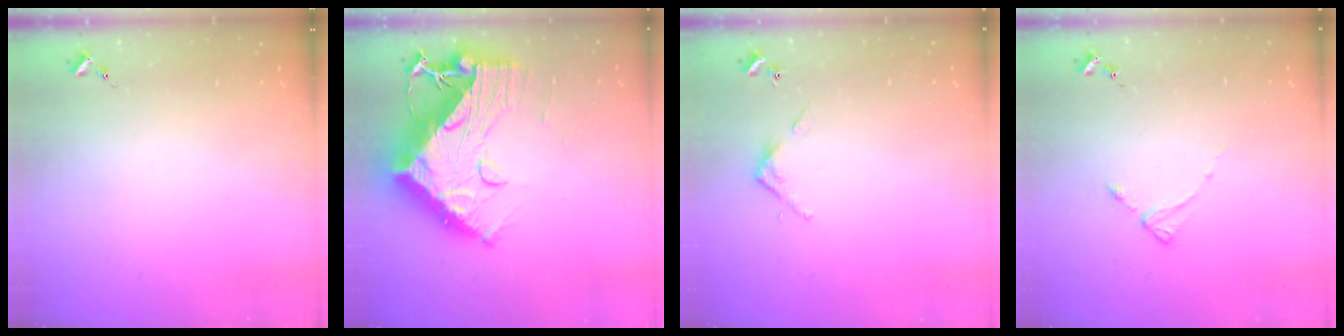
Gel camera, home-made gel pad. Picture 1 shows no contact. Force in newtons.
{"total": 21.2, "press": 21.1, "slide": 2.0}
{"total": 3.2, "press": 3.2, "slide": 0.2}
{"total": 2.6, "press": 2.6, "slide": 0.3}